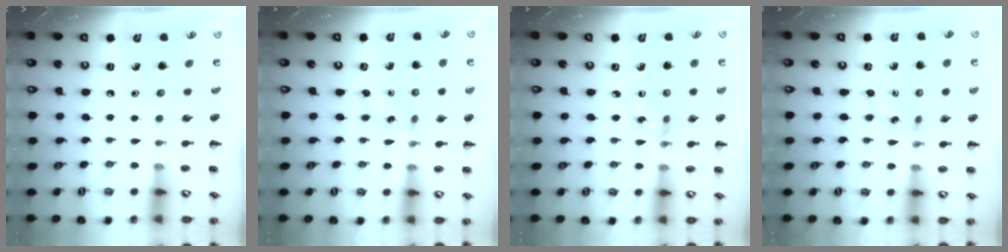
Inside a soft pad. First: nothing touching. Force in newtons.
{"total": 2.0, "press": 2.0, "slide": 0.6}
{"total": 1.5, "press": 1.3, "slide": 0.7}
{"total": 1.7, "press": 1.6, "slide": 0.6}